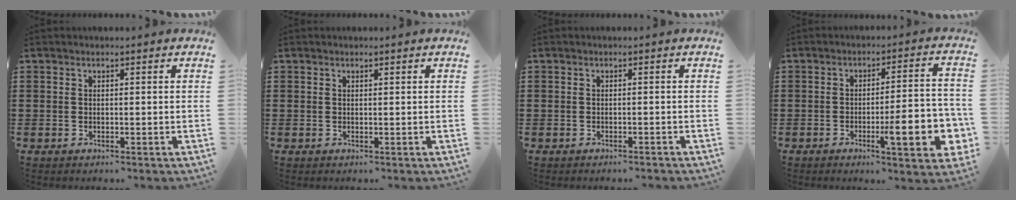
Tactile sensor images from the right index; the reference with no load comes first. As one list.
[{"total": 0.0}, {"total": 0.6, "force": [-0.5, 0.0, 0.2], "torque": [-0.004, -0.001, -0.011]}, {"total": 10.7, "force": [-3.3, 2.5, 9.9], "torque": [-0.147, -0.008, -0.054]}]